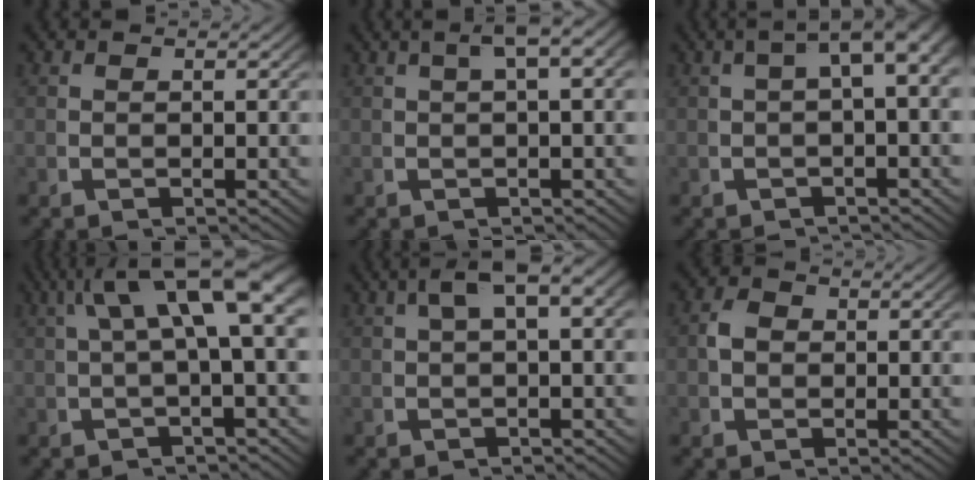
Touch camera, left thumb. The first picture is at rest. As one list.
[{"total": 4.8, "force": [1.9, 1.5, 4.2], "torque": [-0.056, 0.026, 0.023]}, {"total": 5.6, "force": [1.4, 2.3, 4.8], "torque": [-0.063, 0.024, 0.011]}, {"total": 6.0, "force": [1.7, 1.8, 5.5], "torque": [-0.087, 0.016, 0.021]}, {"total": 6.2, "force": [2.1, 2.4, 5.3], "torque": [-0.077, 0.026, 0.028]}, {"total": 2.1, "force": [0.3, 1.6, 1.3], "torque": [-0.027, -0.004, 0.005]}]